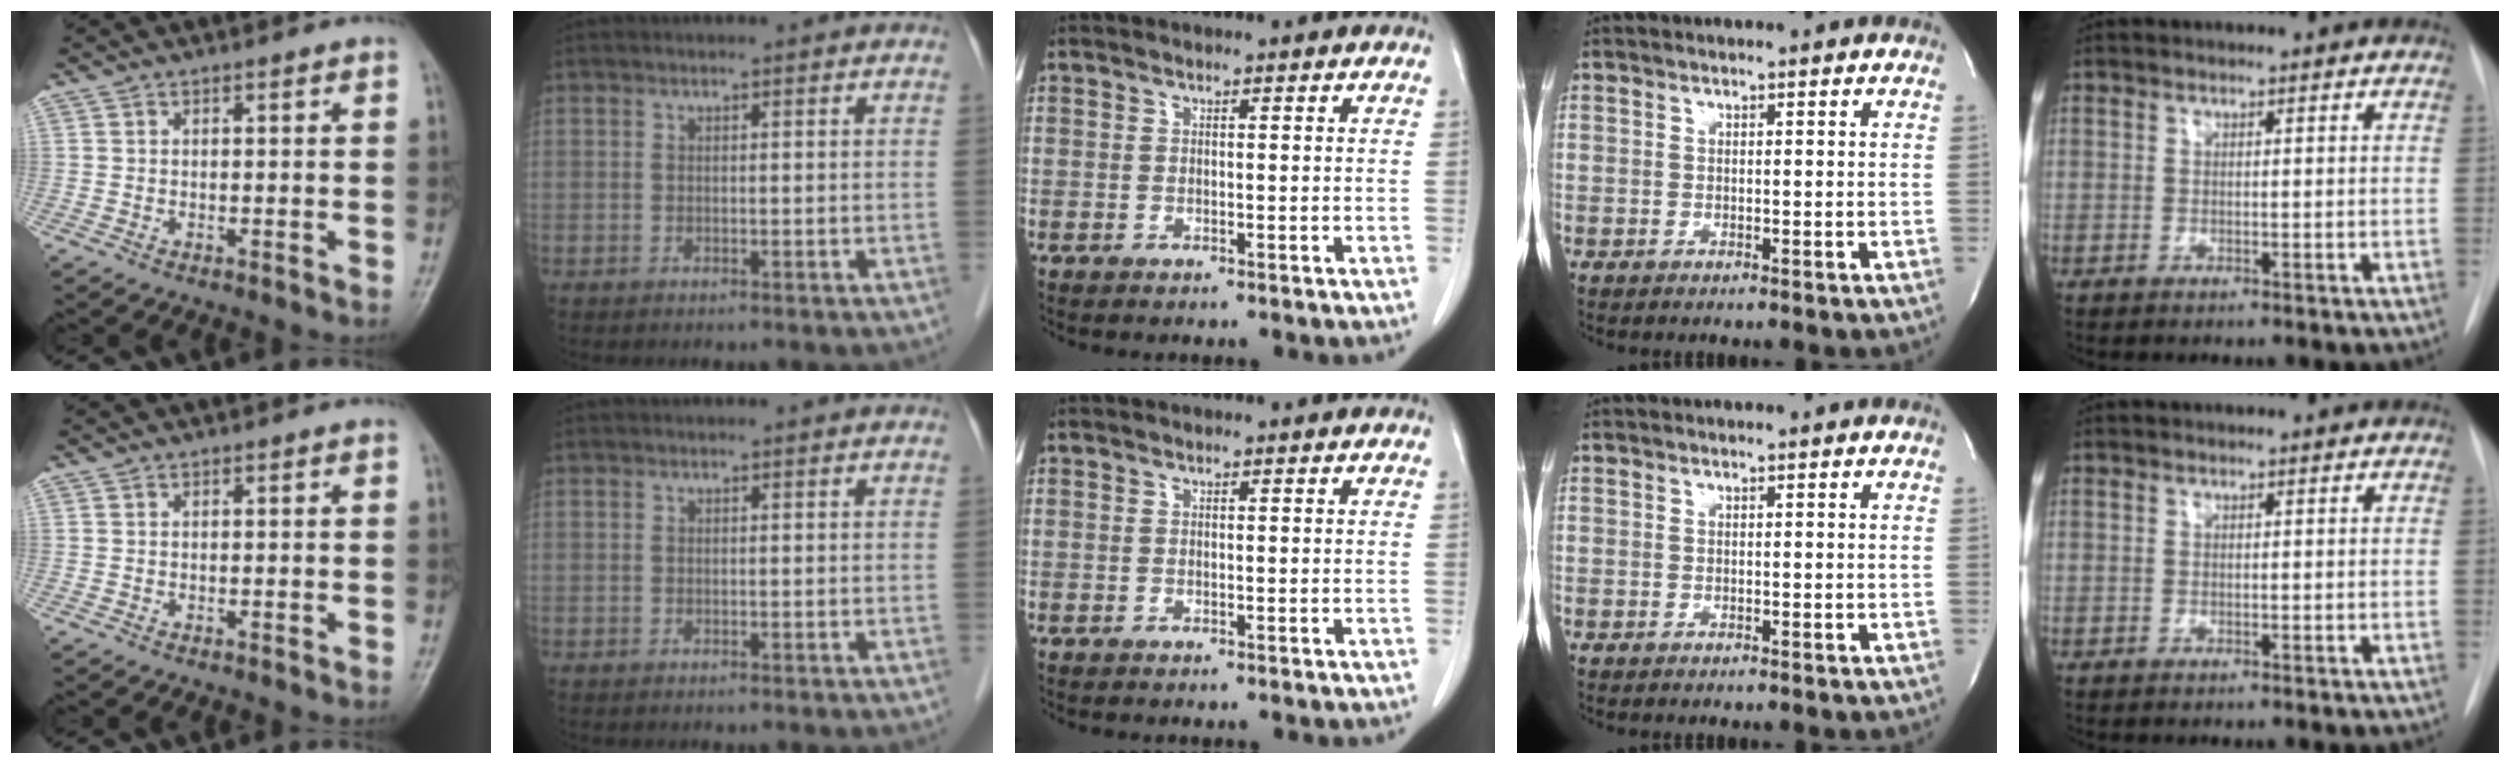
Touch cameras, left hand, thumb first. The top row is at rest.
{}